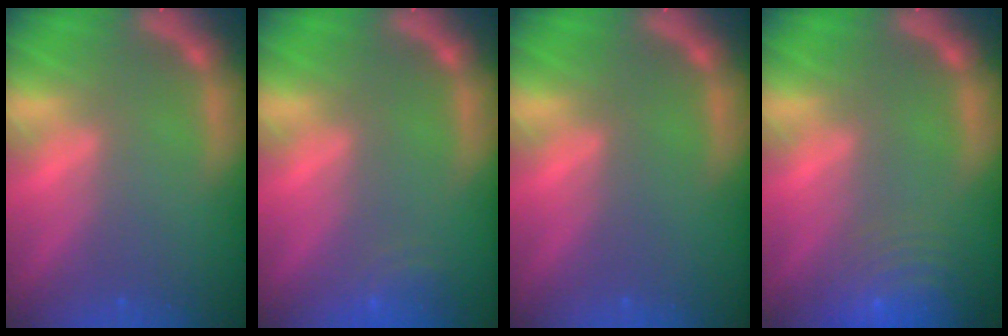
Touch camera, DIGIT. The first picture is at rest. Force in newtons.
{"total": 2.5}
{"total": 0.0}
{"total": 10.0}